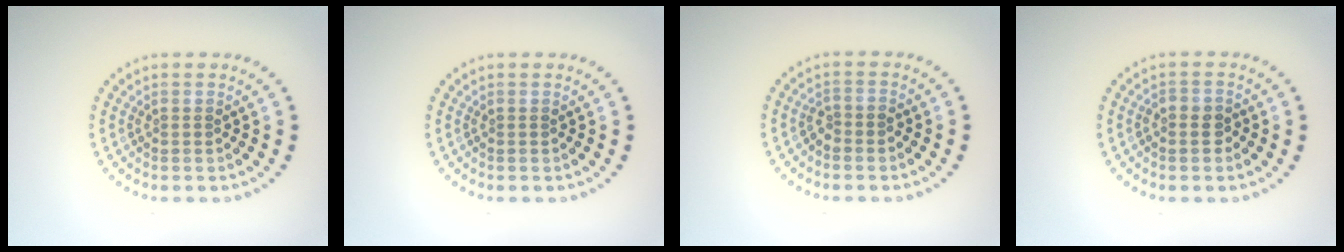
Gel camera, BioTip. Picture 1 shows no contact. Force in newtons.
{"total": 0.0}
{"total": 1.2, "press": 1.1, "slide": 0.6}
{"total": 1.3, "press": 1.3, "slide": 0.4}